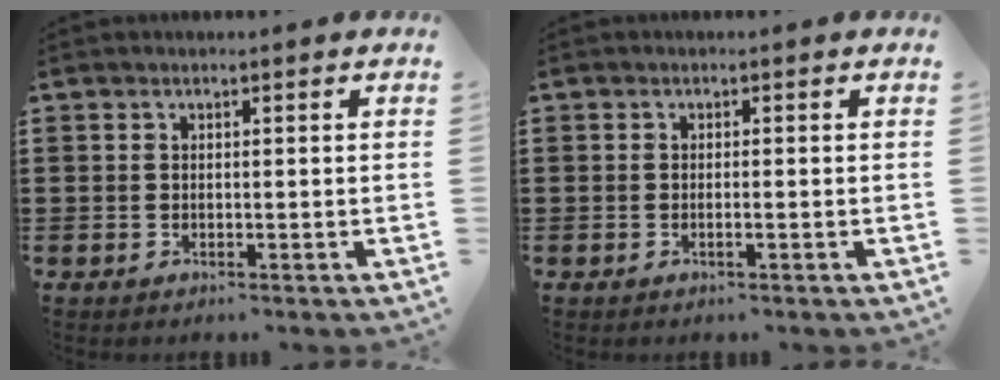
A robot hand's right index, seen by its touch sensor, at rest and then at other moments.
{"total": 0.6, "force": [-0.3, 0.0, 0.5], "torque": [-0.010, -0.003, -0.006]}